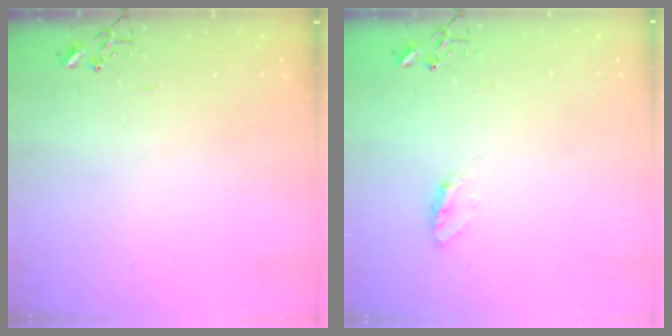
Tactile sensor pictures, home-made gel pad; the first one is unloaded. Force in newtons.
{"total": 5.0, "press": 5.0, "slide": 0.7}